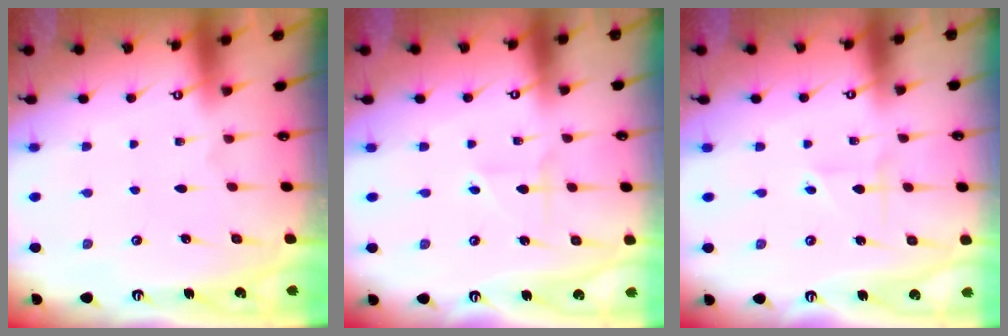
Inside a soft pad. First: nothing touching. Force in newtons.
{"total": 2.9, "press": 2.9, "slide": 0.3}
{"total": 1.8, "press": 1.7, "slide": 0.4}